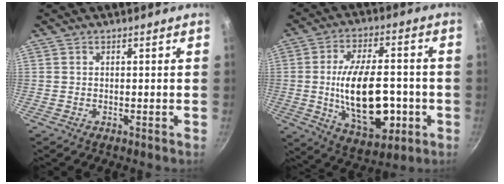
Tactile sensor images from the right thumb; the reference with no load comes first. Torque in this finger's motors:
{"motor_torque": [0.09, 2.14, 2.53, -0.24, 0.69]}